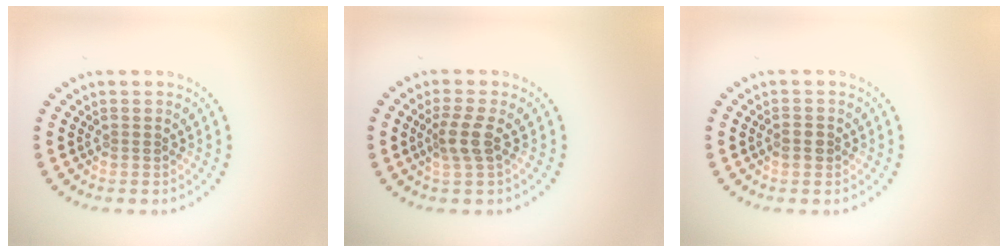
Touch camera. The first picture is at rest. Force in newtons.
{"total": 2.3, "press": 1.9, "slide": 1.3}
{"total": 1.3, "press": 1.3, "slide": 0.2}